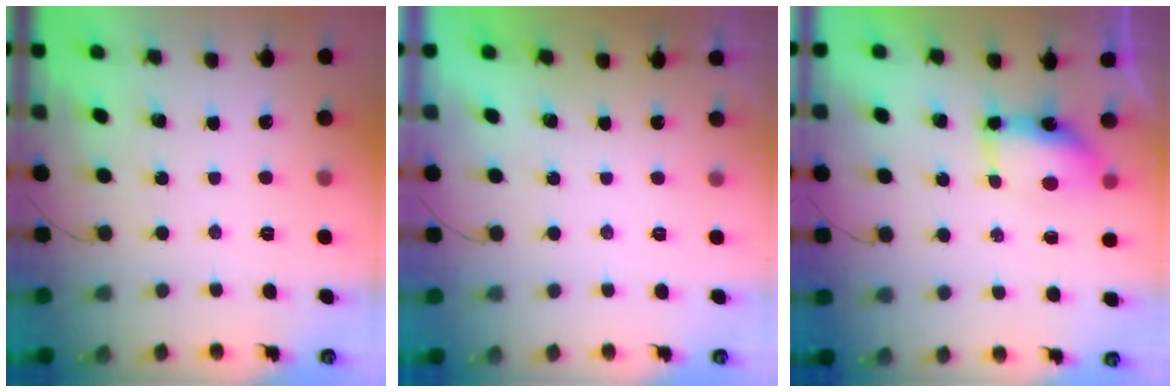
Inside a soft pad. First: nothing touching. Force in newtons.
{"total": 0.0}
{"total": 7.4, "press": 7.3, "slide": 0.9}